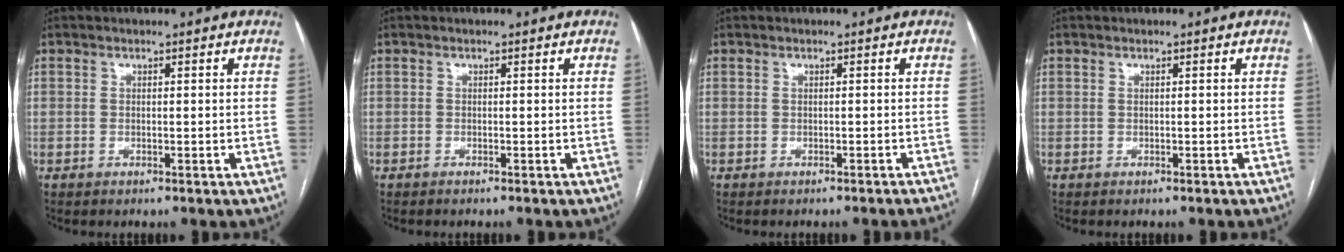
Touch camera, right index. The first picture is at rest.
{"total": 1.2, "force": [-1.0, -0.1, 0.5], "torque": [-0.003, 0.000, -0.013]}
{"total": 3.6, "force": [-3.3, -0.7, 1.2], "torque": [-0.008, -0.006, -0.035]}
{"total": 0.8, "force": [-0.6, 0.0, 0.5], "torque": [-0.006, 0.002, -0.005]}